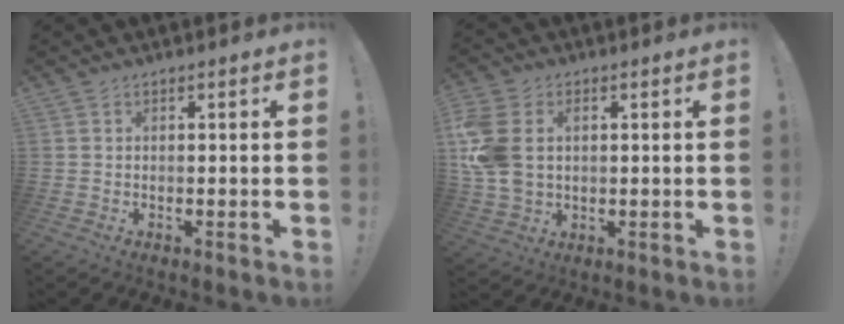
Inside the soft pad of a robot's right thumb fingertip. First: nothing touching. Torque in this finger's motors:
{"motor_torque": [1.65, 1.65, 0.08, 0.32, 0.11]}